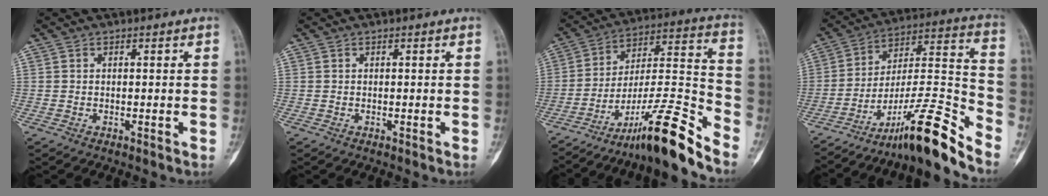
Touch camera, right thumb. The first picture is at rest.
{"total": 0.0}
{"total": 17.4, "force": [-13.5, 0.9, 11.0], "torque": [-0.180, 0.112, -0.222]}
{"total": 17.6, "force": [-13.6, 1.3, 11.1], "torque": [-0.173, 0.120, -0.223]}